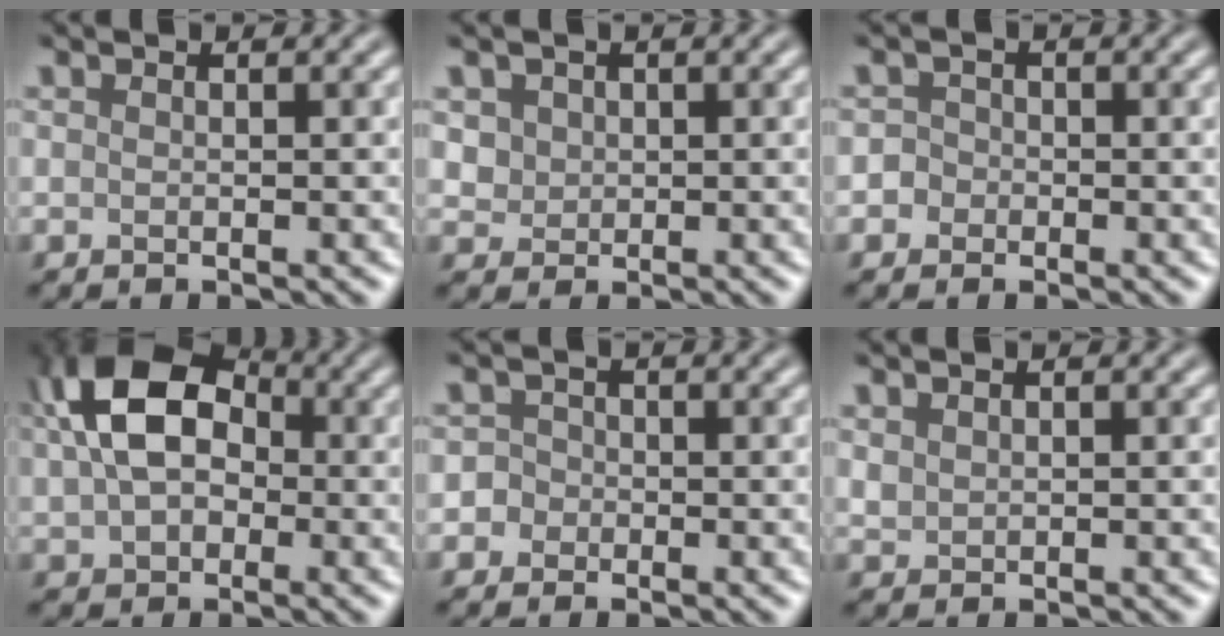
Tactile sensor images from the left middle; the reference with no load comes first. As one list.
[{"total": 2.0, "force": [0.8, 1.7, 0.7], "torque": [-0.024, -0.004, 0.029]}, {"total": 2.1, "force": [-0.4, 1.9, 0.5], "torque": [0.013, 0.013, -0.026]}, {"total": 10.5, "force": [1.8, 7.2, 7.4], "torque": [-0.140, 0.020, 0.023]}, {"total": 2.5, "force": [-0.7, 2.3, 0.5], "torque": [0.018, 0.013, -0.033]}, {"total": 0.9, "force": [0.5, 0.7, 0.3], "torque": [-0.009, -0.002, 0.015]}]